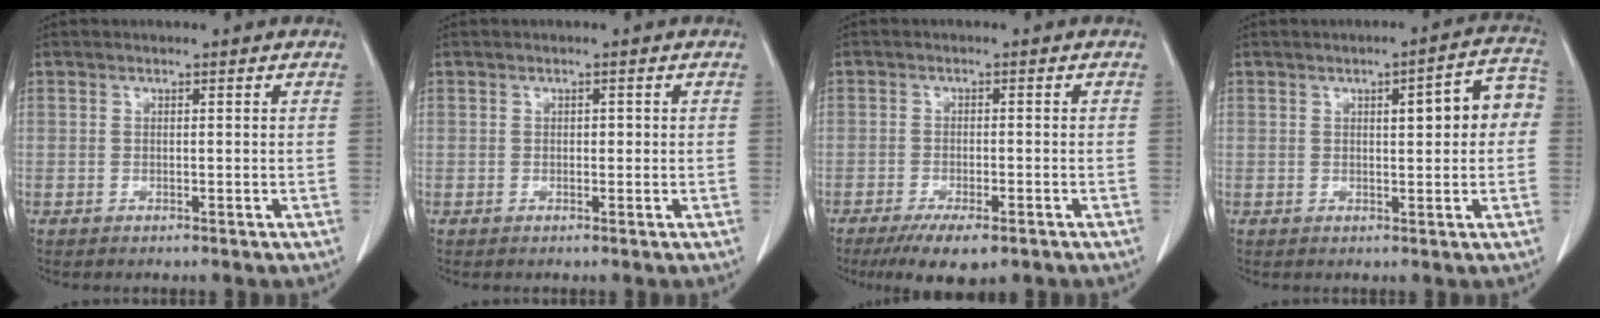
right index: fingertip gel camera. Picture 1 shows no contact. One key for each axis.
{"total": 0.7, "fx": 0.0, "fy": 0.5, "fz": 0.5, "tx": -0.004, "ty": 0.002, "tz": 0.000}
{"total": 6.7, "fx": -4.5, "fy": 1.9, "fz": 4.5, "tx": -0.071, "ty": -0.013, "tz": -0.068}
{"total": 7.2, "fx": 1.0, "fy": 1.7, "fz": 6.9, "tx": -0.085, "ty": 0.025, "tz": 0.010}